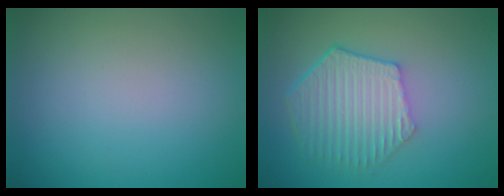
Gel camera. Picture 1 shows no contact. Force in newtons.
{"total": 5.8, "press": 4.4, "slide": 3.7}